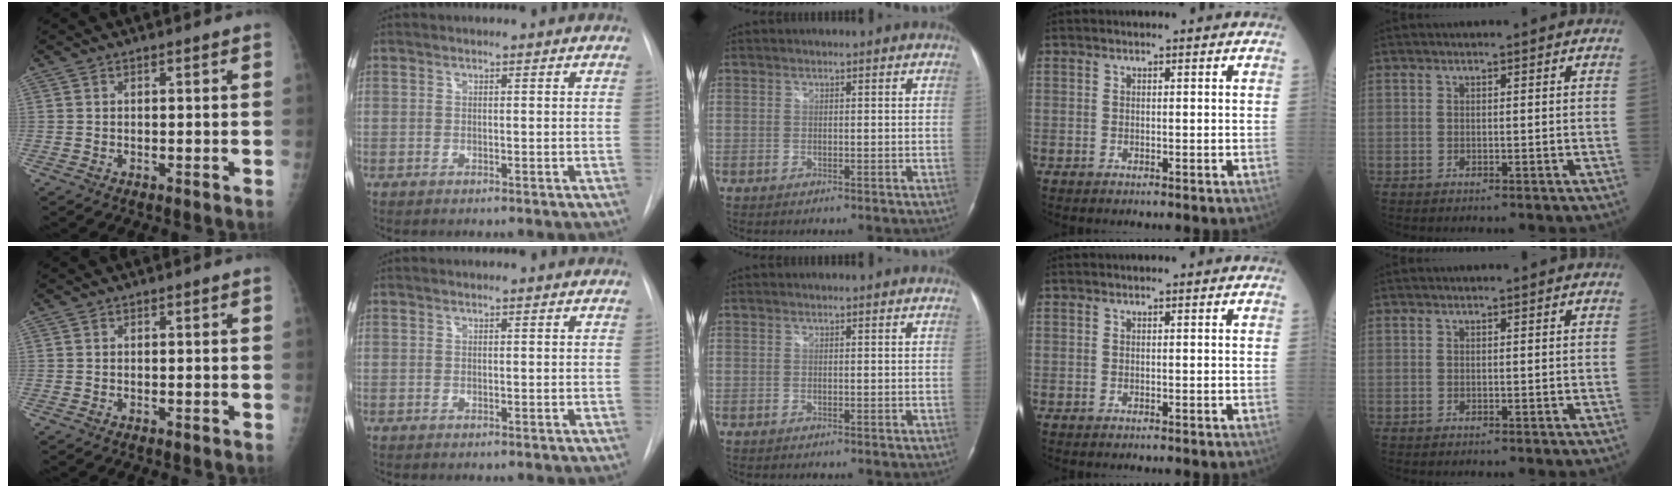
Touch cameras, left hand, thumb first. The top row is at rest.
{}